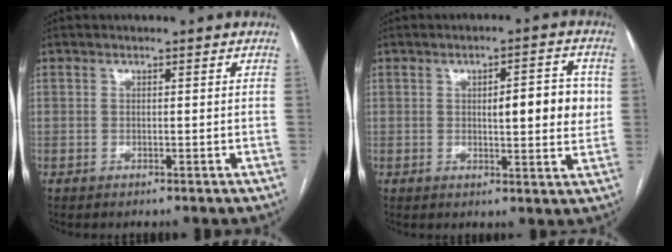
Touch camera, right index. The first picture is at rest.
{"total": 7.6, "force": [0.9, 1.9, 7.3], "torque": [-0.095, 0.007, 0.013]}